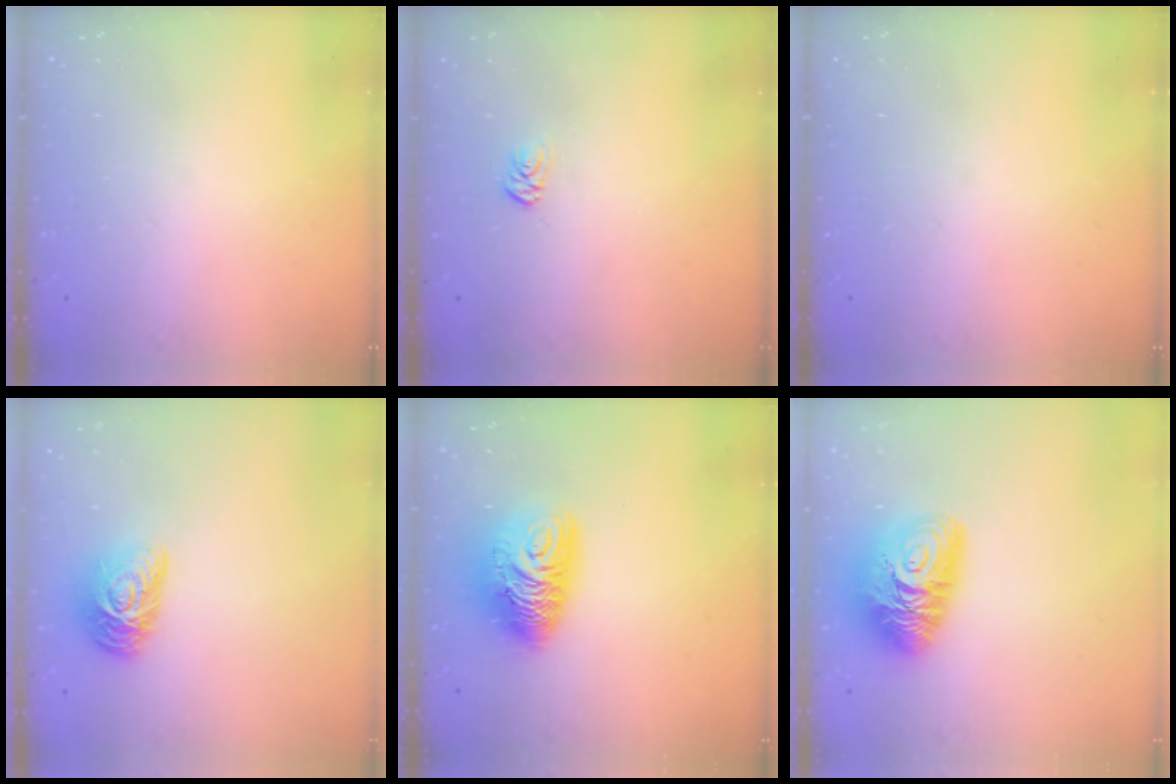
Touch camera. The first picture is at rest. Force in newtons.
{"total": 2.9, "press": 2.9, "slide": 0.2}
{"total": 0.0}
{"total": 10.8, "press": 10.8, "slide": 0.6}
{"total": 11.8, "press": 11.7, "slide": 1.2}
{"total": 14.3, "press": 14.2, "slide": 1.1}